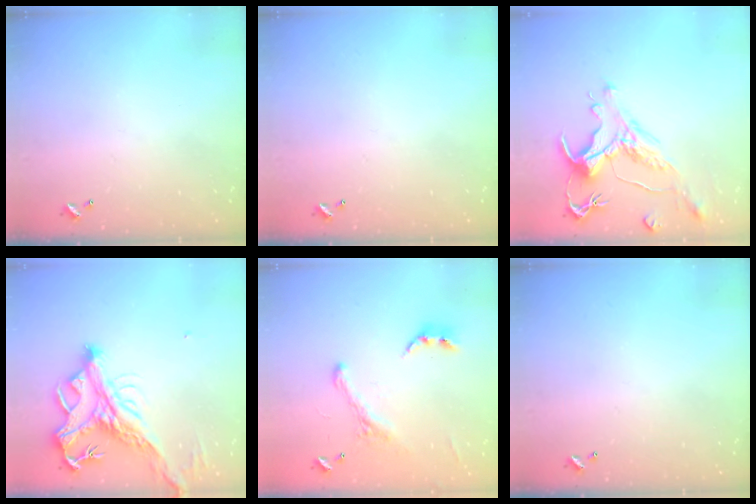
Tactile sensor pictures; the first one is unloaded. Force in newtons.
{"total": 0.0}
{"total": 1.3, "press": 0.1, "slide": 1.3}
{"total": 6.6, "press": 6.3, "slide": 1.9}
{"total": 2.9, "press": 2.7, "slide": 1.2}
{"total": 0.0}